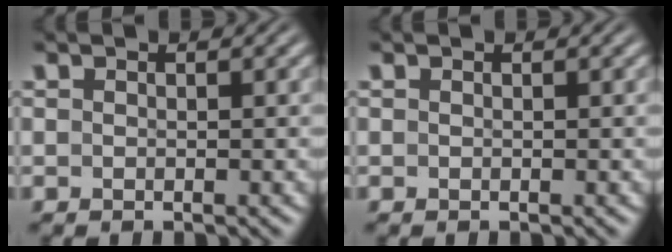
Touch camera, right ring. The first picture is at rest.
{"total": 0.0}